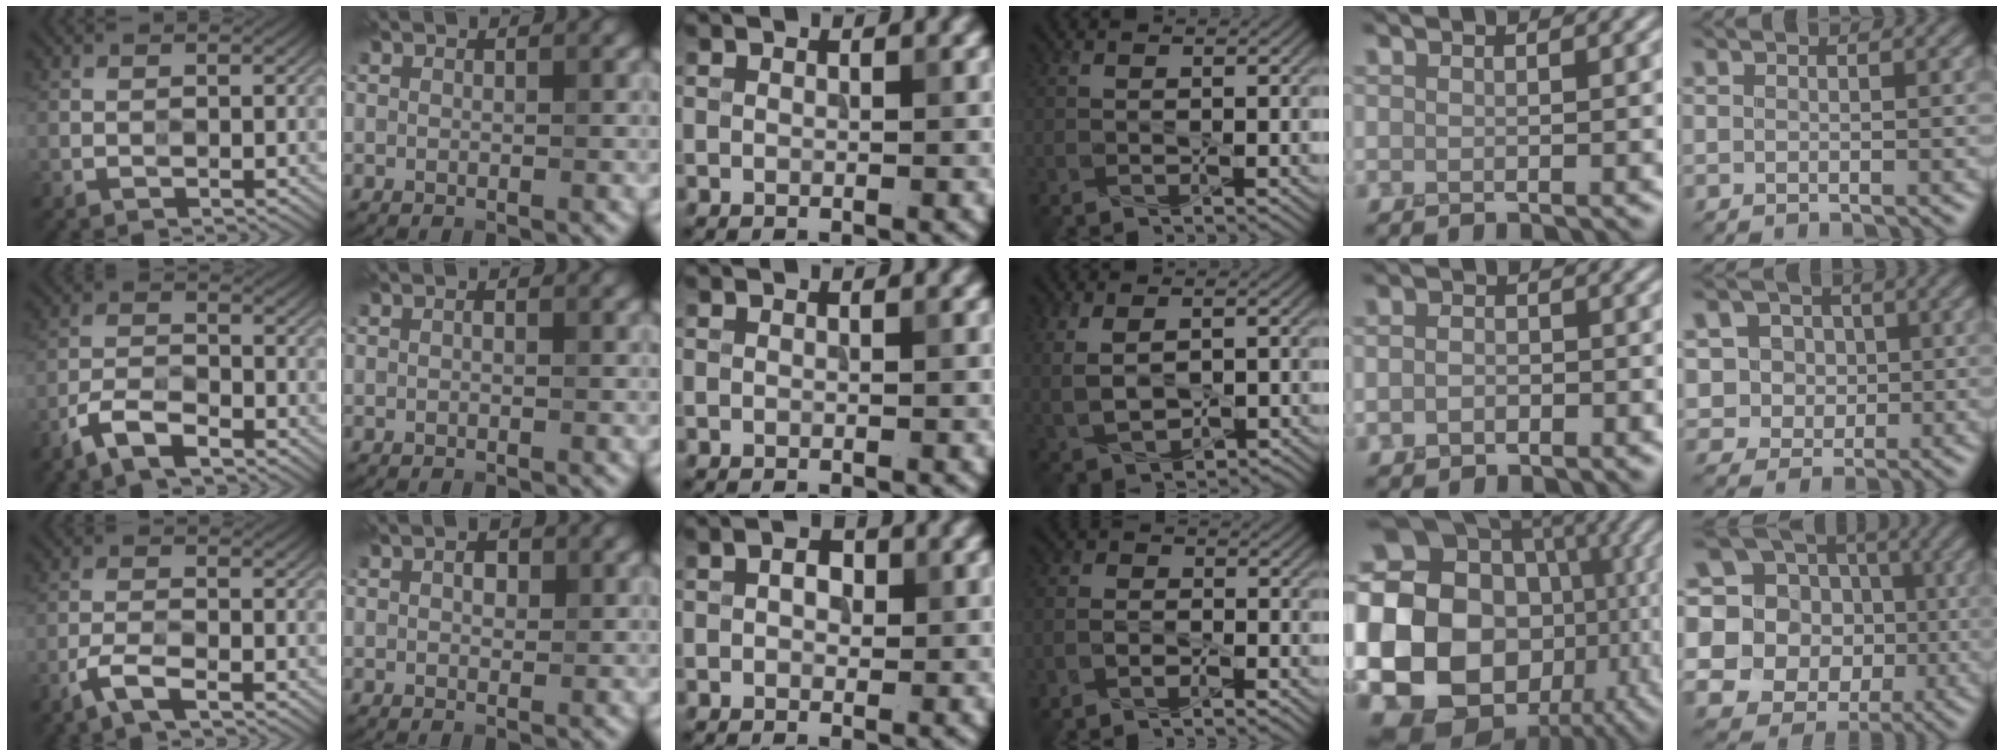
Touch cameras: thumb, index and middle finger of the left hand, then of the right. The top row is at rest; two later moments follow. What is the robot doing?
{"motion": "wipe", "object": "whiteboard"}